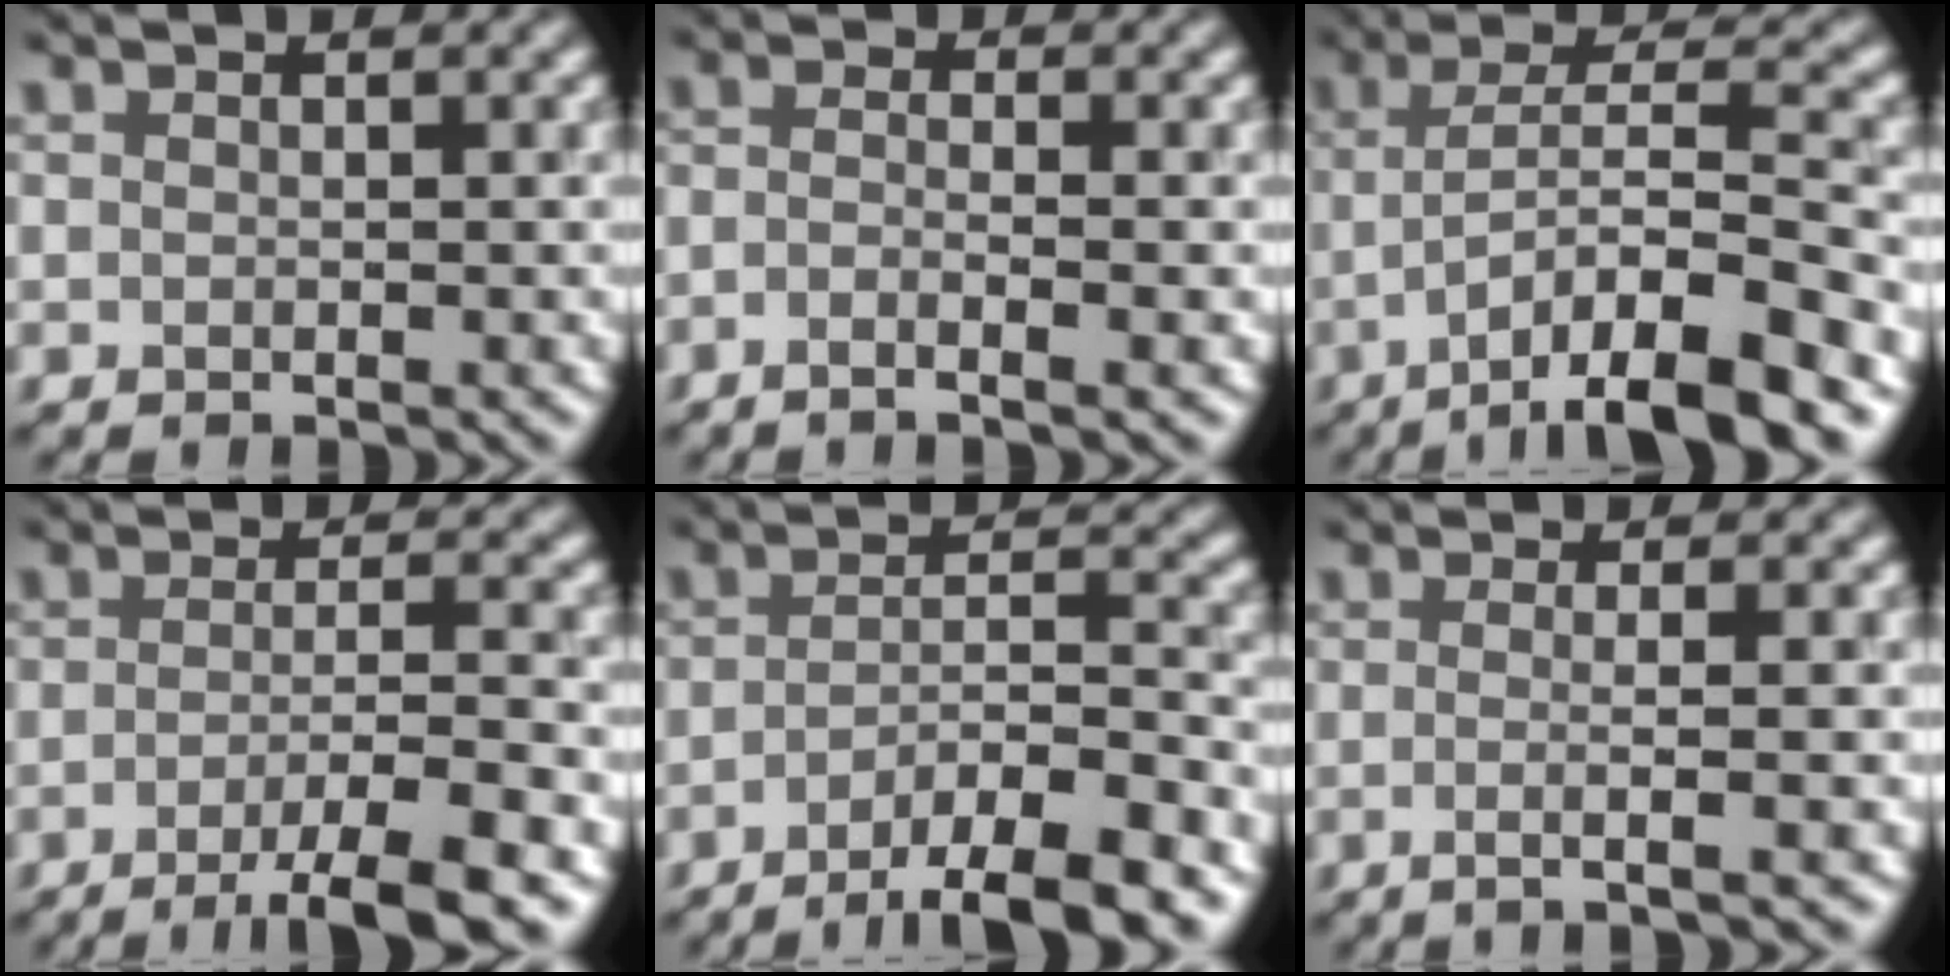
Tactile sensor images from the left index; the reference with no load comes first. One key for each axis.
{"total": 2.1, "fx": -1.4, "fy": 0.3, "fz": 1.6, "tx": -0.029, "ty": 0.003, "tz": -0.024}
{"total": 10.4, "fx": -5.5, "fy": 2.4, "fz": 8.5, "tx": -0.137, "ty": 0.016, "tz": -0.078}
{"total": 6.8, "fx": -3.7, "fy": 0.9, "fz": 5.6, "tx": -0.076, "ty": 0.013, "tz": -0.054}
{"total": 8.8, "fx": -5.5, "fy": 1.8, "fz": 6.6, "tx": -0.085, "ty": 0.018, "tz": -0.072}
{"total": 3.2, "fx": -0.3, "fy": 0.9, "fz": 3.1, "tx": -0.033, "ty": 0.010, "tz": -0.023}